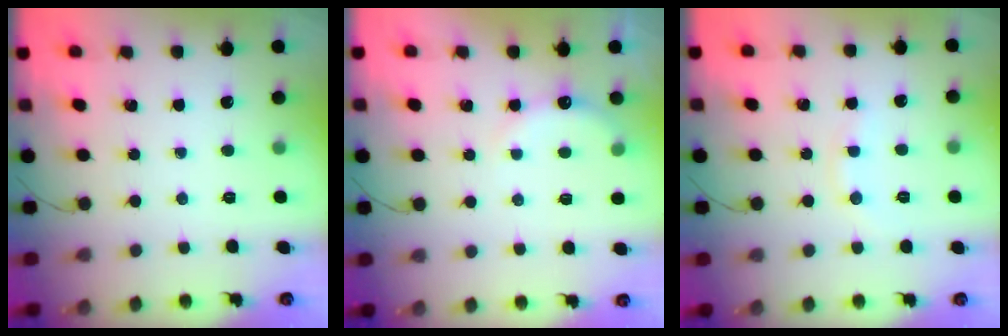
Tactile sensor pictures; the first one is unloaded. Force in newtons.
{"total": 5.6, "press": 5.5, "slide": 1.3}
{"total": 5.2, "press": 5.2, "slide": 0.7}